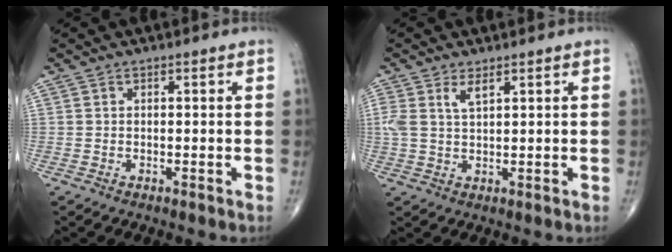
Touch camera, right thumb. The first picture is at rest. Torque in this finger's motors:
{"motor_torque": [0.00, 0.01, 0.39, 0.38, 0.03]}